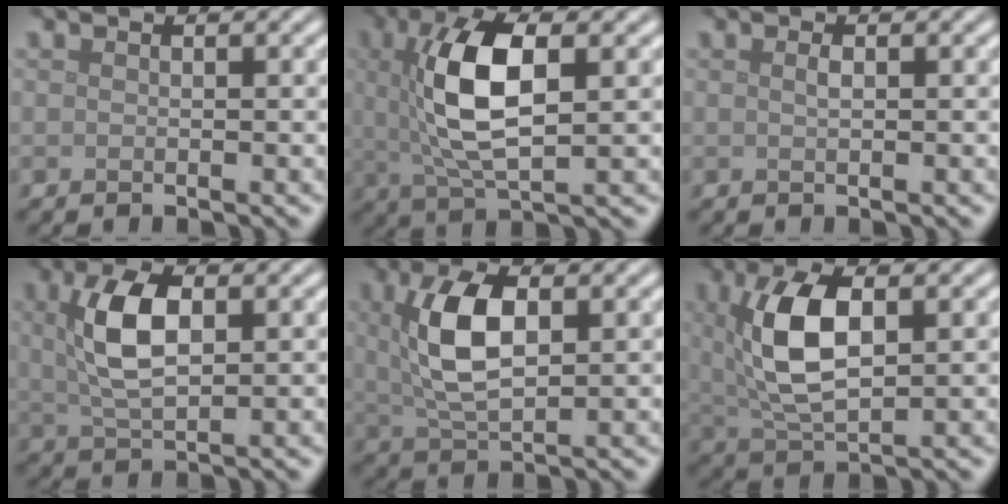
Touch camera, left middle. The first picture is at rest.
{"total": 8.0, "force": [1.3, 3.2, 7.2], "torque": [-0.144, 0.004, 0.023]}
{"total": 0.6, "force": [0.2, 0.2, 0.6], "torque": [-0.012, 0.003, 0.003]}
{"total": 5.7, "force": [1.3, 2.7, 4.9], "torque": [-0.103, 0.008, 0.024]}
{"total": 6.5, "force": [1.4, 3.1, 5.6], "torque": [-0.117, 0.007, 0.028]}
{"total": 7.2, "force": [1.4, 3.3, 6.3], "torque": [-0.130, 0.006, 0.028]}